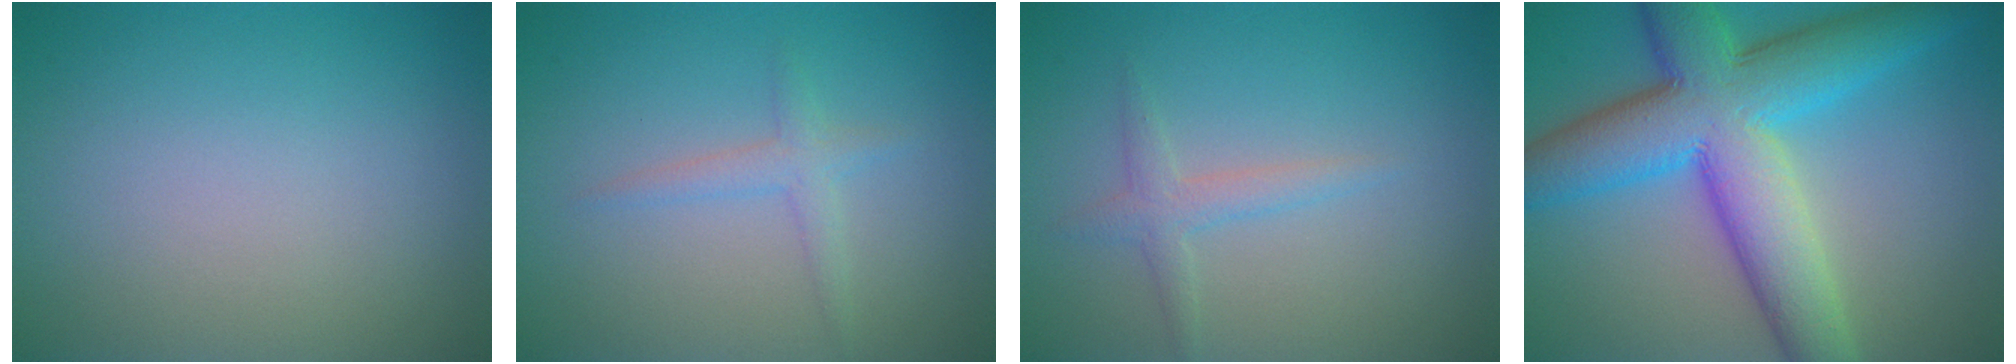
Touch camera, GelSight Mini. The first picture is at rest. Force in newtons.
{"total": 1.6, "press": 1.6, "slide": 0.0}
{"total": 1.7, "press": 1.7, "slide": 0.1}
{"total": 11.5, "press": 11.5, "slide": 0.2}